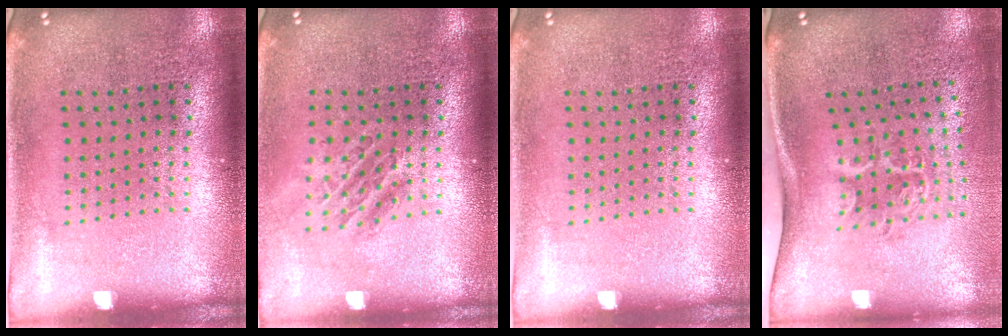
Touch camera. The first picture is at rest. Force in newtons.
{"total": 1.3, "press": 1.0, "slide": 0.7}
{"total": 0.0}
{"total": 2.1, "press": 1.3, "slide": 1.6}